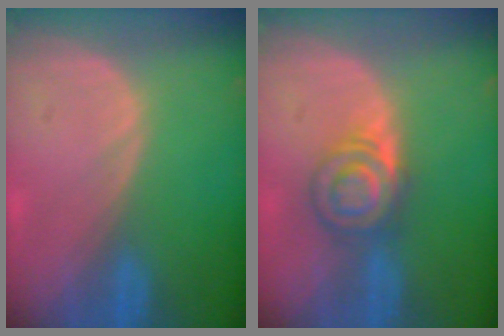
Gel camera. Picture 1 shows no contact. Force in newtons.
{"total": 6.0, "press": 5.5, "slide": 2.2}